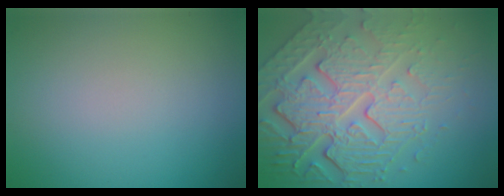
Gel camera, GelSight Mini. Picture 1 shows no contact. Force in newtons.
{"total": 8.6, "press": 5.9, "slide": 6.2}